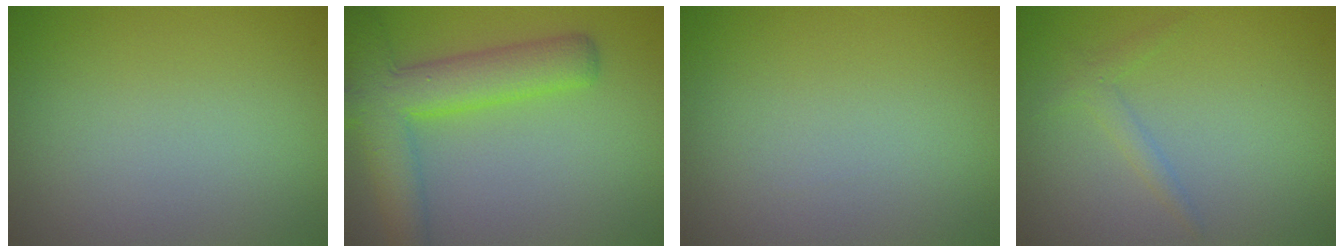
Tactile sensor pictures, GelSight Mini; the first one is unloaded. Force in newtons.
{"total": 6.6, "press": 6.6, "slide": 0.4}
{"total": 0.0}
{"total": 1.2, "press": 1.2, "slide": 0.1}